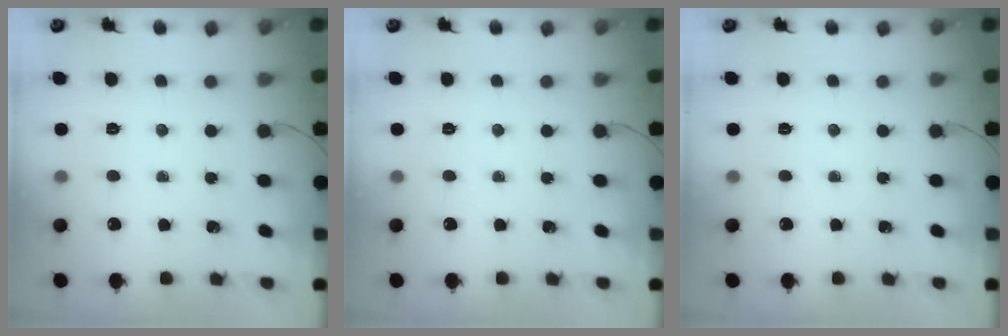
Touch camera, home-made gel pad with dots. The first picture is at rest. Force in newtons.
{"total": 0.0}
{"total": 0.0}